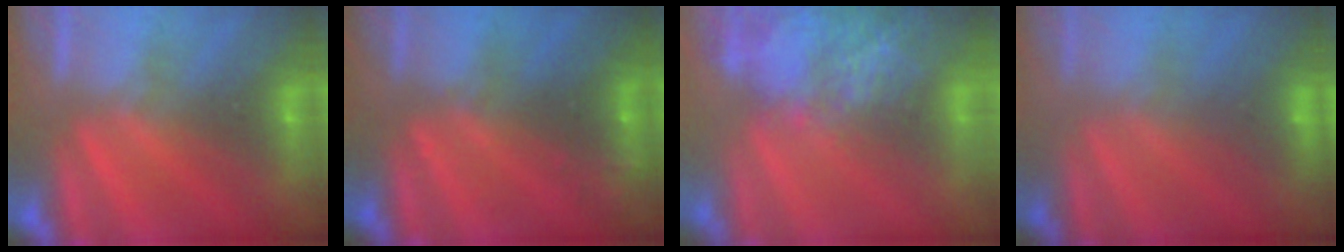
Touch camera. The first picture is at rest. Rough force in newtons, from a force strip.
{"total": 2.8}
{"total": 7.4}
{"total": 2.4}